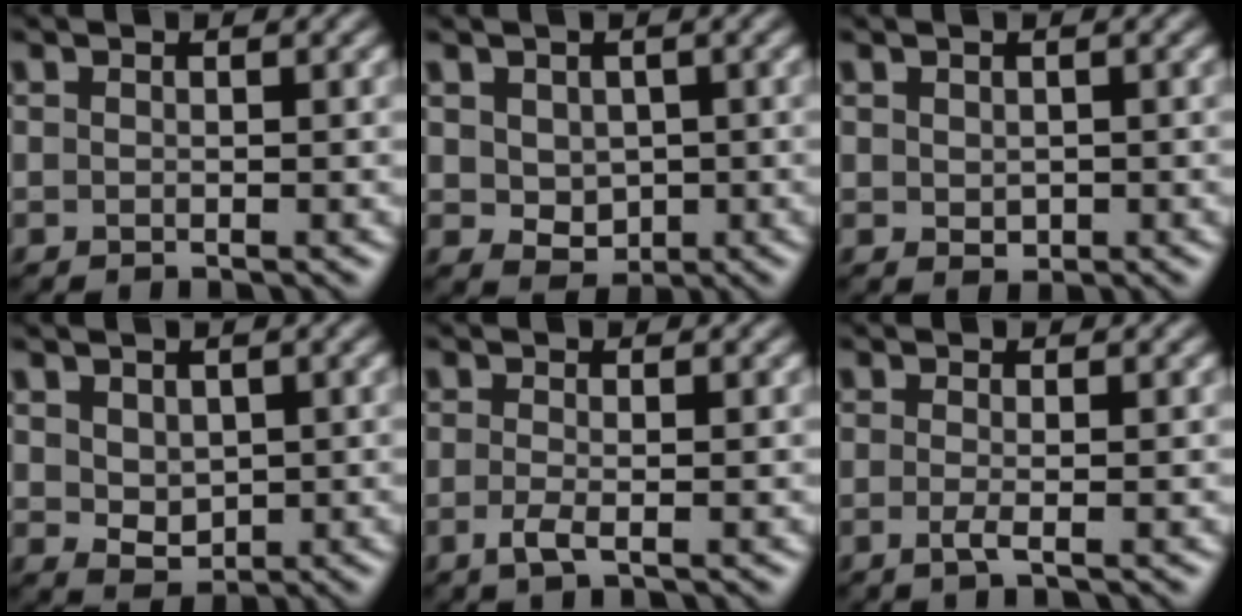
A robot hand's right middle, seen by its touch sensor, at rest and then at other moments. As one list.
[{"total": 2.7, "force": [0.2, 2.2, 1.6], "torque": [-0.030, -0.008, 0.008]}, {"total": 0.9, "force": [0.1, 0.8, 0.5], "torque": [-0.008, -0.004, 0.008]}, {"total": 2.2, "force": [0.5, 1.6, 1.3], "torque": [-0.027, -0.005, 0.015]}, {"total": 1.6, "force": [-0.6, 0.4, 1.4], "torque": [-0.032, -0.007, -0.015]}, {"total": 1.5, "force": [-0.3, 0.4, 1.4], "torque": [-0.025, -0.007, -0.008]}]